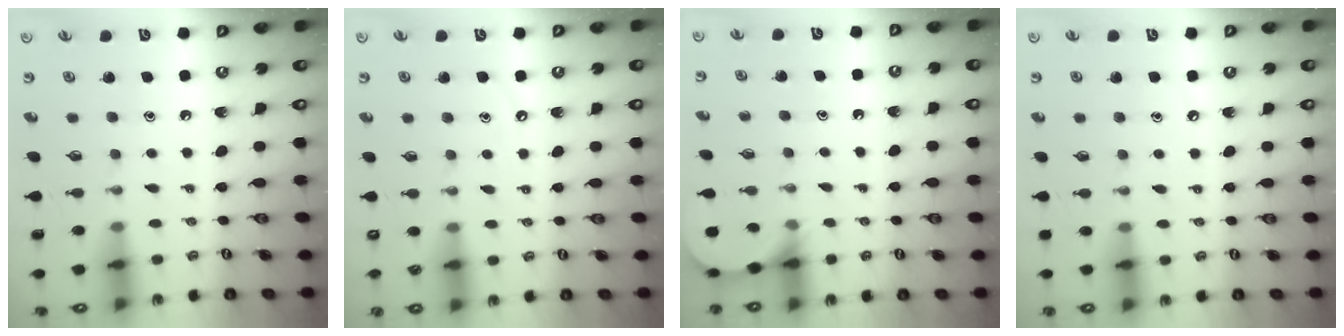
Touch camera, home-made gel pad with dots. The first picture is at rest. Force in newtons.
{"total": 4.7, "press": 4.6, "slide": 0.5}
{"total": 4.5, "press": 4.4, "slide": 0.3}
{"total": 3.5, "press": 3.5, "slide": 0.5}